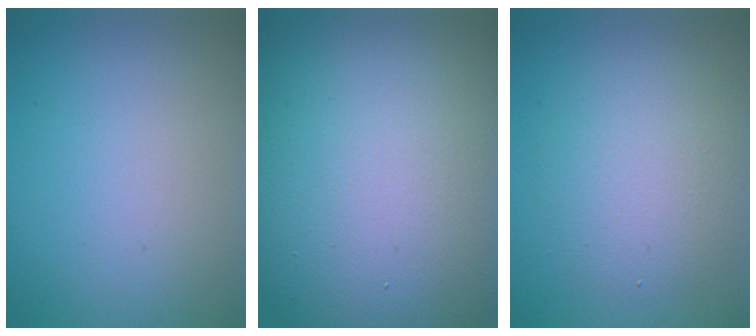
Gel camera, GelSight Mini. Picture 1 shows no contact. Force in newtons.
{"total": 22.1, "press": 22.1, "slide": 0.9}
{"total": 4.7, "press": 4.7, "slide": 0.2}